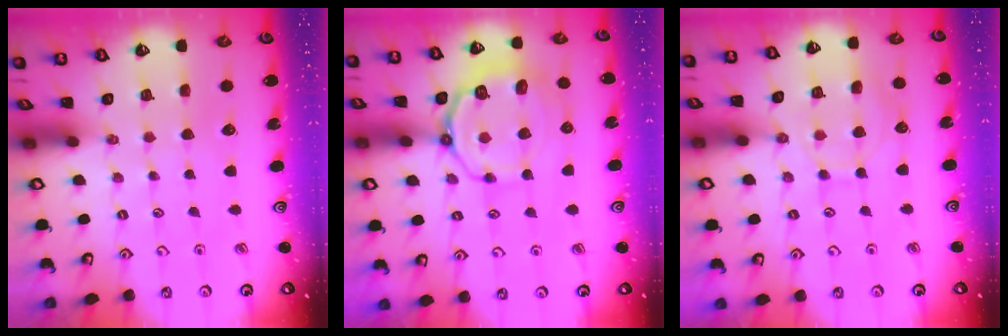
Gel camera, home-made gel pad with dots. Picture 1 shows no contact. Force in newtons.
{"total": 10.6, "press": 10.4, "slide": 1.9}
{"total": 9.9, "press": 9.8, "slide": 1.2}